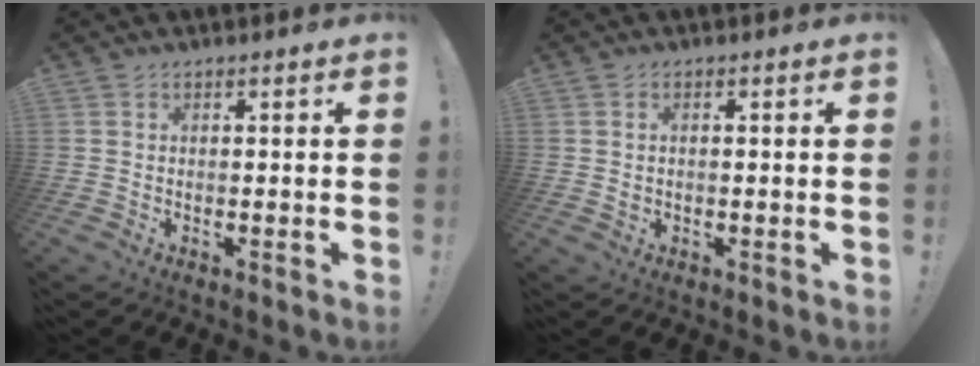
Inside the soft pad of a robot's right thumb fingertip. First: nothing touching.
{"total": 1.0, "force": [0.1, 0.6, 0.7], "torque": [-0.014, 0.004, 0.000]}